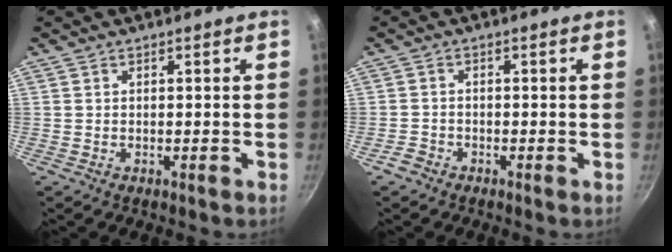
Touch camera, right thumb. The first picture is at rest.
{"total": 2.1, "force": [-1.5, 1.3, 0.5], "torque": [-0.010, 0.015, -0.030]}